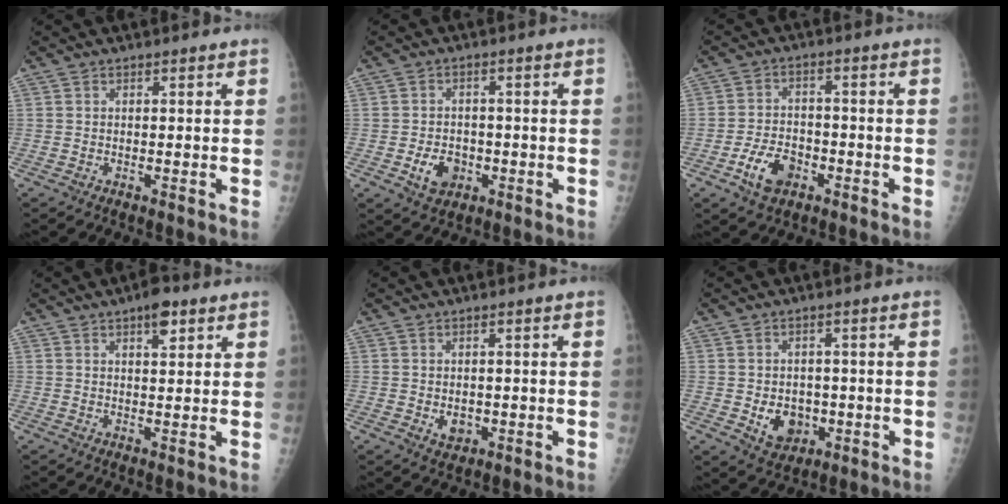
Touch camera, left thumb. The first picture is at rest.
{"total": 5.6, "force": [-1.9, 4.3, 3.1], "torque": [-0.036, 0.009, -0.026]}
{"total": 7.4, "force": [-3.6, 4.9, 4.4], "torque": [-0.065, 0.021, -0.061]}
{"total": 4.7, "force": [2.7, 1.9, 3.3], "torque": [-0.038, -0.010, 0.036]}
{"total": 3.1, "force": [-0.5, 2.4, 1.8], "torque": [-0.015, 0.000, 0.001]}
{"total": 6.8, "force": [-1.4, 5.4, 3.8], "torque": [-0.029, 0.002, -0.008]}